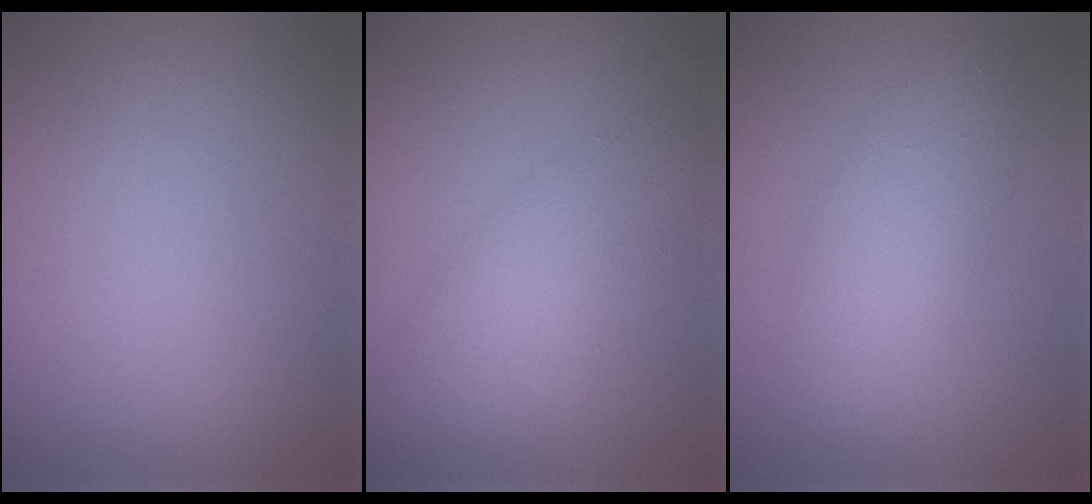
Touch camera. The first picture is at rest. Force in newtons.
{"total": 4.9, "press": 4.9, "slide": 0.1}
{"total": 4.4, "press": 4.4, "slide": 0.2}